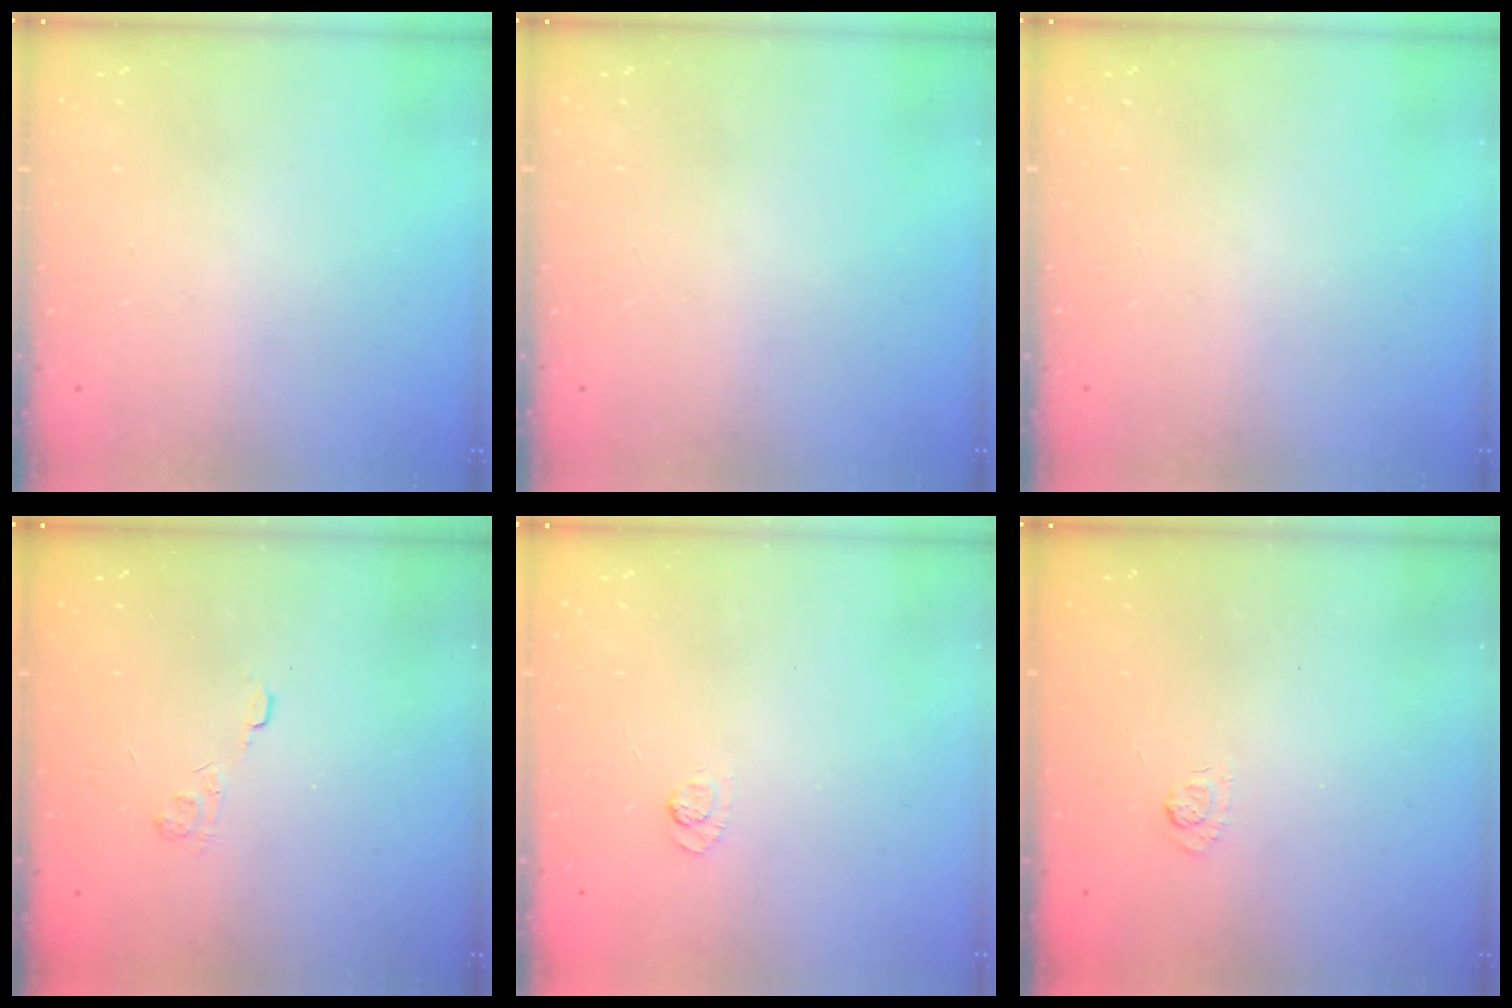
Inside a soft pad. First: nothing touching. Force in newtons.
{"total": 0.0}
{"total": 0.0}
{"total": 2.3, "press": 1.8, "slide": 1.4}
{"total": 3.2, "press": 2.9, "slide": 1.4}
{"total": 2.2, "press": 1.6, "slide": 1.4}